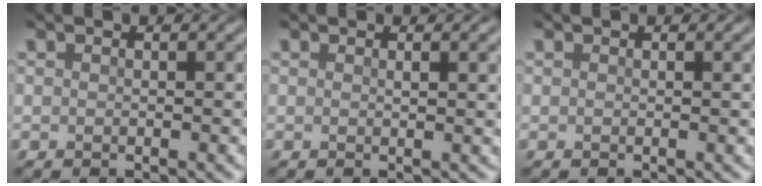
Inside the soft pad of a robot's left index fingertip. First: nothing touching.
{"total": 1.7, "force": [0.6, 0.5, 1.5], "torque": [-0.013, 0.003, 0.007]}
{"total": 0.9, "force": [0.3, 0.2, 0.8], "torque": [-0.007, 0.003, 0.003]}